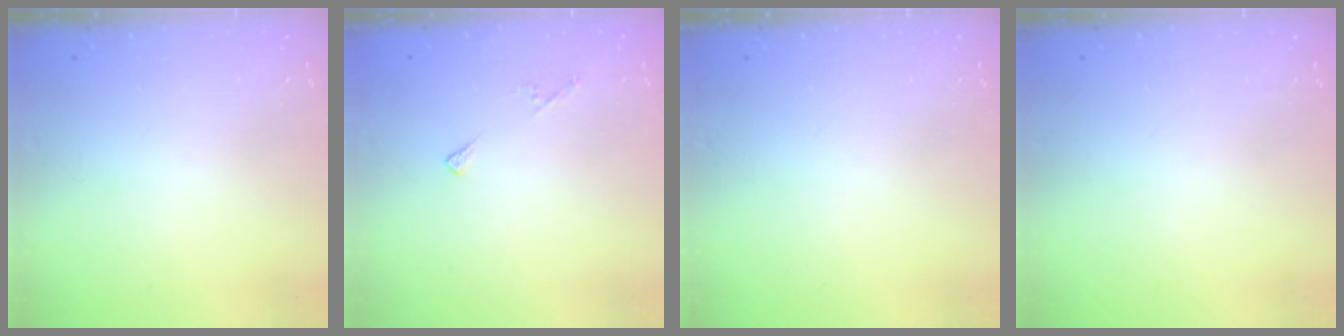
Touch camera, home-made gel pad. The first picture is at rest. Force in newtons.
{"total": 5.8, "press": 5.7, "slide": 0.6}
{"total": 0.0}
{"total": 0.0}